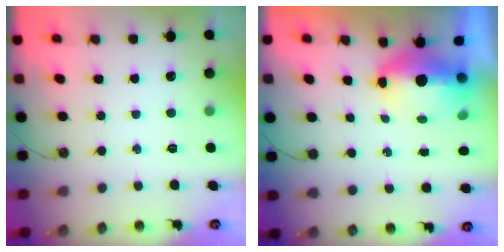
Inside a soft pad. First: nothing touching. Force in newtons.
{"total": 12.9, "press": 9.3, "slide": 9.0}